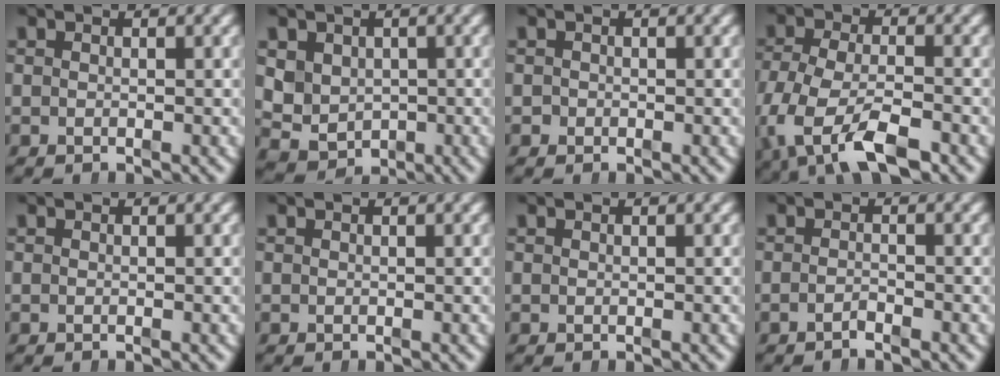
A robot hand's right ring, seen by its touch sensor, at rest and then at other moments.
{"total": 7.0, "force": [-0.6, 6.3, 3.1], "torque": [-0.094, -0.045, 0.010]}
{"total": 0.7, "force": [-0.4, 0.6, -0.1], "torque": [0.000, -0.006, -0.005]}
{"total": 8.6, "force": [-3.1, 5.1, 6.1], "torque": [-0.138, -0.045, -0.034]}
{"total": 0.0}
{"total": 0.0}
{"total": 0.0}
{"total": 1.2, "force": [-1.1, 0.0, 0.4], "torque": [-0.005, -0.001, -0.023]}